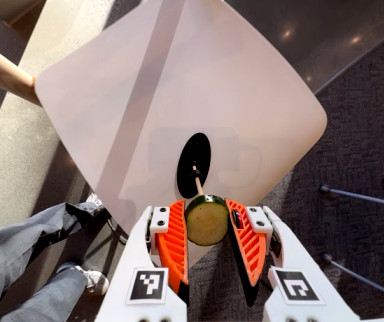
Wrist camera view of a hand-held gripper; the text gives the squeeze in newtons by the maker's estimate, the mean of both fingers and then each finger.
{"total": 10.6, "left": 10.5, "right": 10.7}